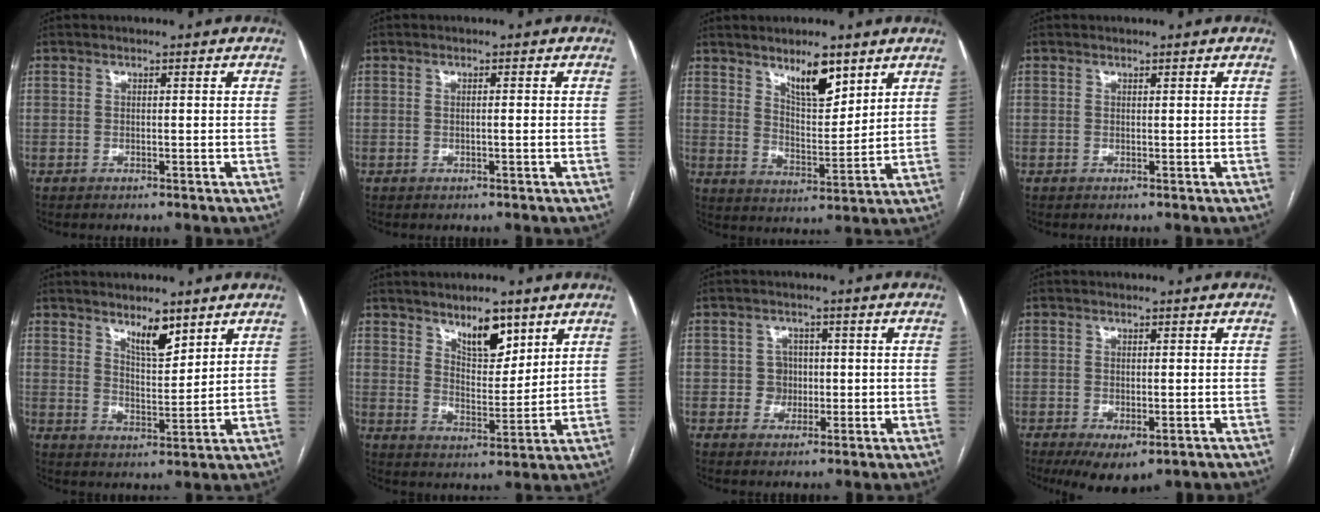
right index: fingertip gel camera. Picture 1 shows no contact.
{"total": 0.8, "force": [-0.1, -0.1, 0.8], "torque": [-0.013, 0.001, 0.001]}
{"total": 8.4, "force": [5.9, 2.0, 5.6], "torque": [-0.101, -0.011, 0.108]}
{"total": 0.0}
{"total": 5.6, "force": [4.1, 1.6, 3.5], "torque": [-0.063, -0.008, 0.073]}
{"total": 7.7, "force": [5.1, 2.9, 4.9], "torque": [-0.080, -0.006, 0.090]}
{"total": 3.1, "force": [0.0, 3.1, 0.5], "torque": [0.001, 0.011, 0.004]}
{"total": 6.5, "force": [-3.7, 2.6, 4.6], "torque": [-0.067, -0.015, -0.052]}